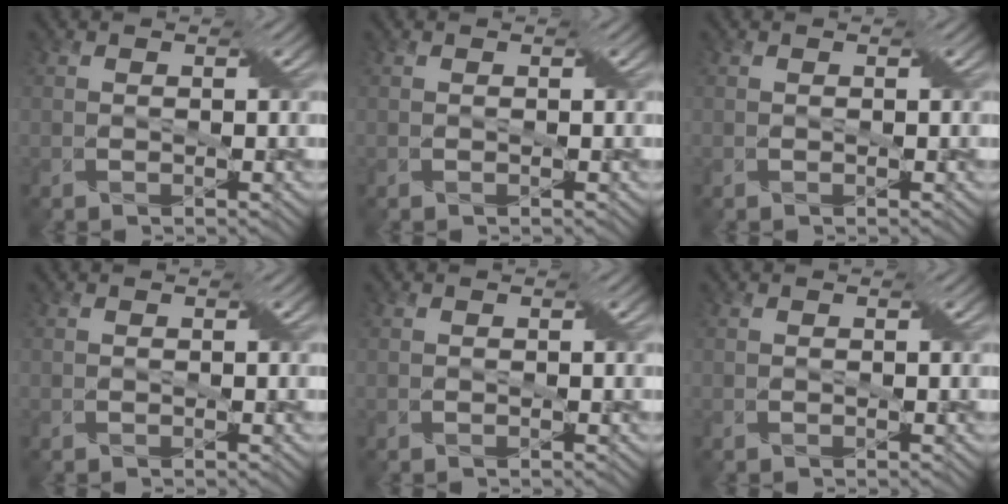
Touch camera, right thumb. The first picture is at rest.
{"total": 0.0}
{"total": 0.0}
{"total": 0.0}
{"total": 0.0}
{"total": 0.0}